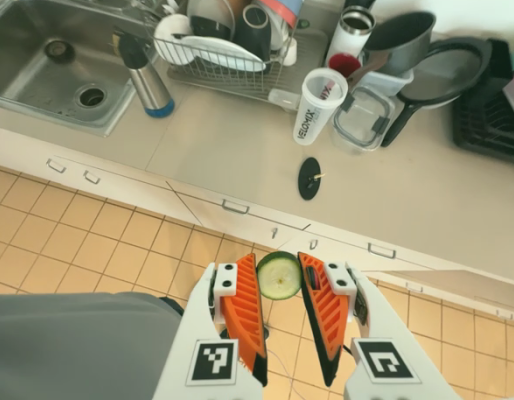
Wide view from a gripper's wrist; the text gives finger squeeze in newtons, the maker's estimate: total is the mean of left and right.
{"total": 8.9, "left": 8.6, "right": 9.1}